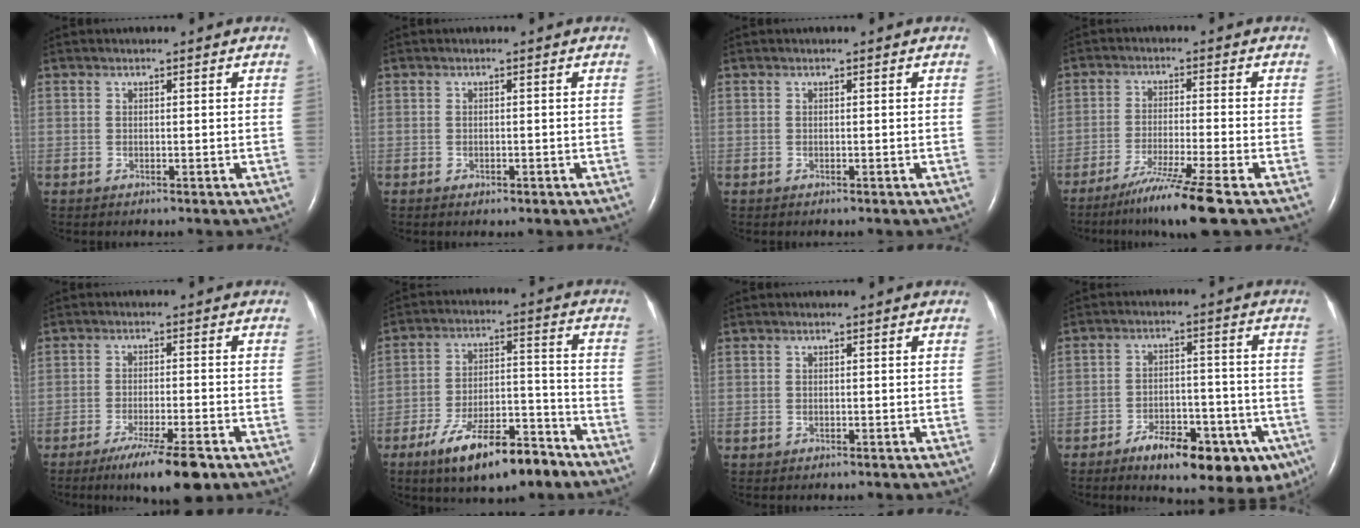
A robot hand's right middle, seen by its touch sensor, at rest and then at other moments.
{"total": 0.9, "force": [-0.5, 0.6, 0.5], "torque": [-0.008, 0.000, -0.002]}
{"total": 0.0}
{"total": 8.9, "force": [-6.3, -2.0, 5.9], "torque": [-0.101, -0.033, -0.111]}
{"total": 9.0, "force": [-6.1, 0.6, 6.6], "torque": [-0.107, -0.021, -0.095]}
{"total": 14.0, "force": [-9.6, 4.3, 9.2], "torque": [-0.152, 0.010, -0.157]}
{"total": 0.5, "force": [-0.4, 0.4, 0.1], "torque": [-0.010, 0.001, -0.006]}
{"total": 15.3, "force": [-9.1, 5.8, 10.8], "torque": [-0.101, 0.020, -0.123]}